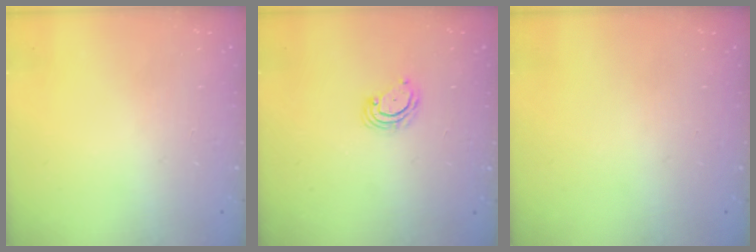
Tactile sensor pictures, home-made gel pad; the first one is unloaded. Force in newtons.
{"total": 5.0, "press": 4.9, "slide": 0.4}
{"total": 0.0}